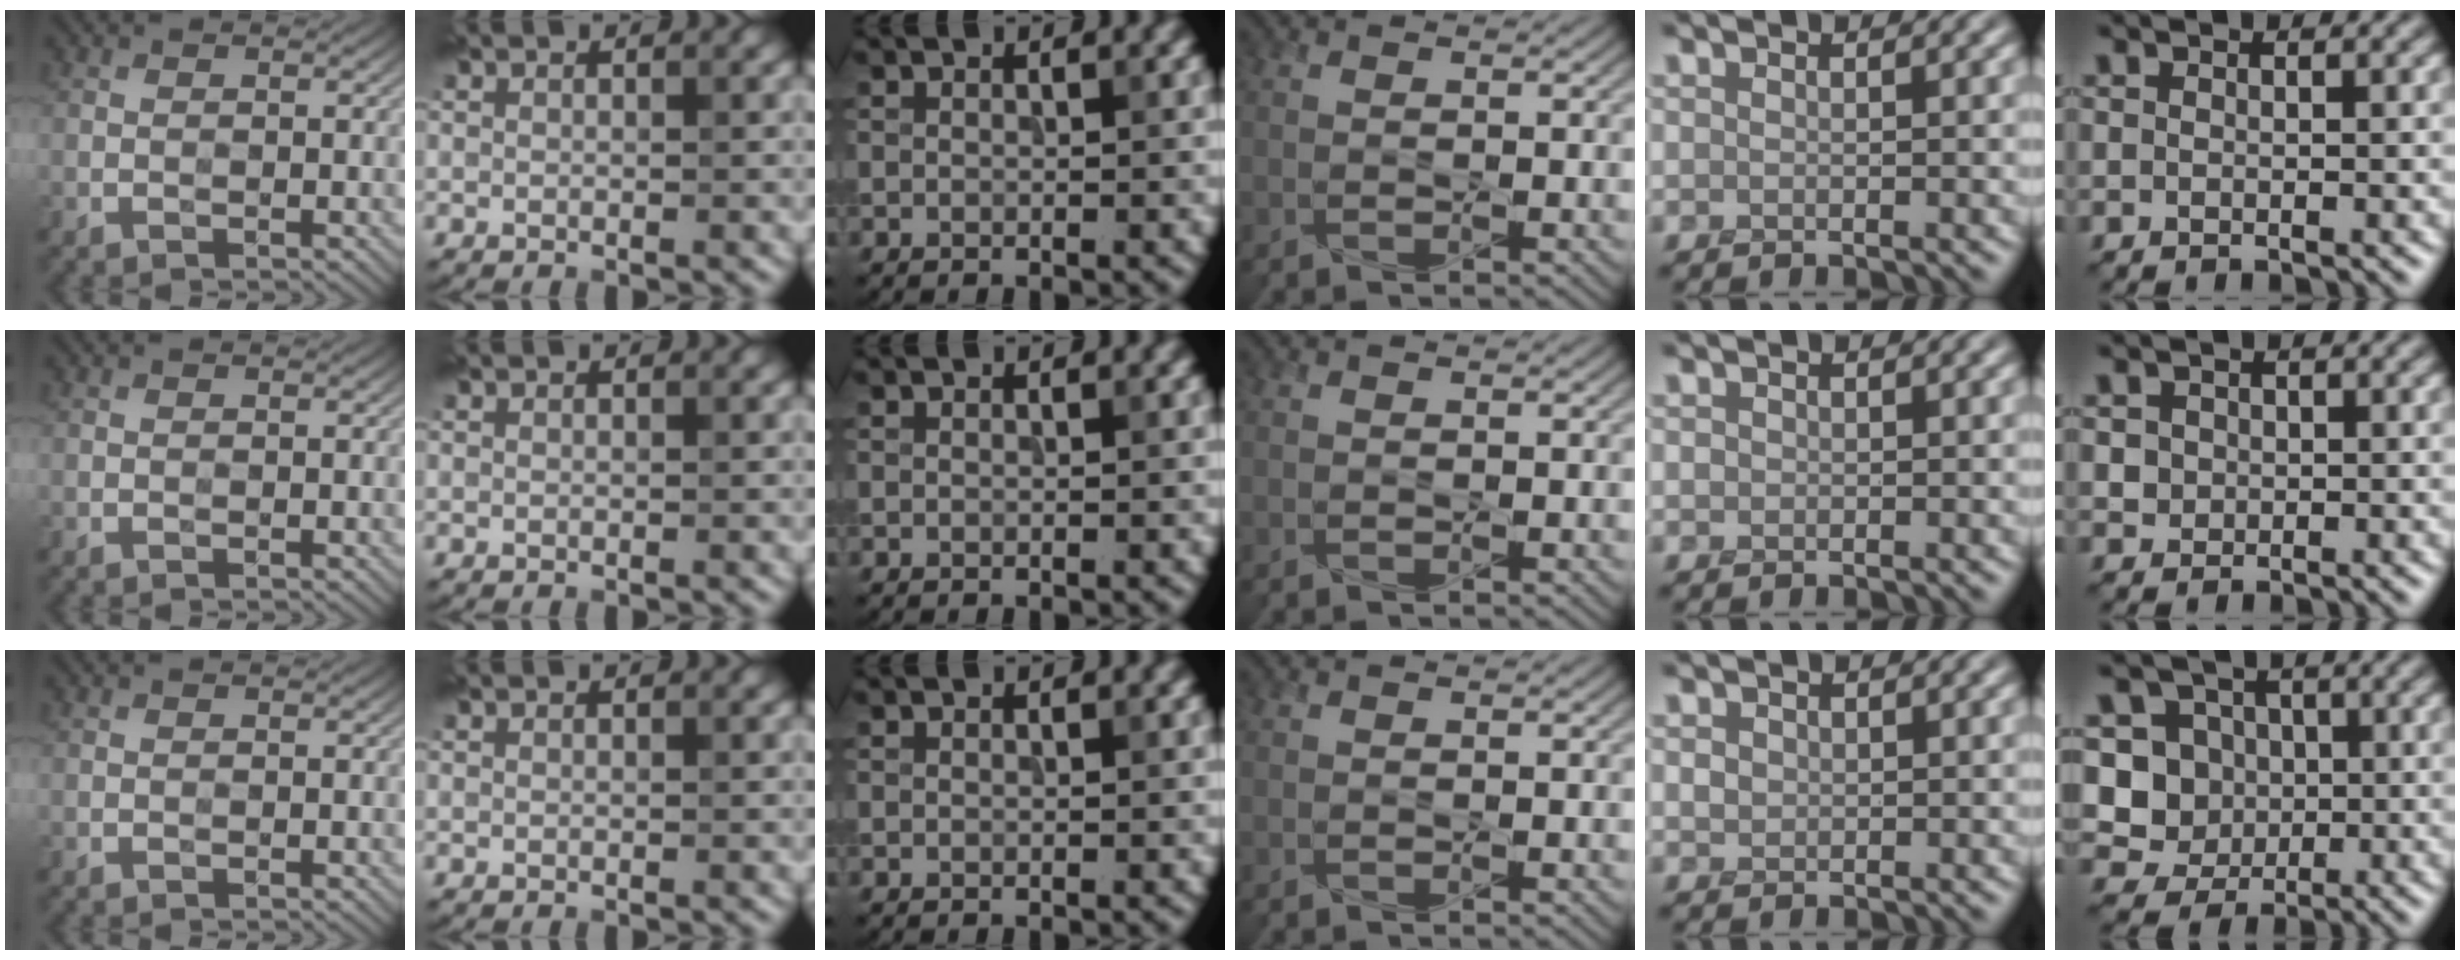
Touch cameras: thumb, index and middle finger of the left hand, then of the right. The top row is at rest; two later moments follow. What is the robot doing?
{"motion": "press", "object": "stapler"}